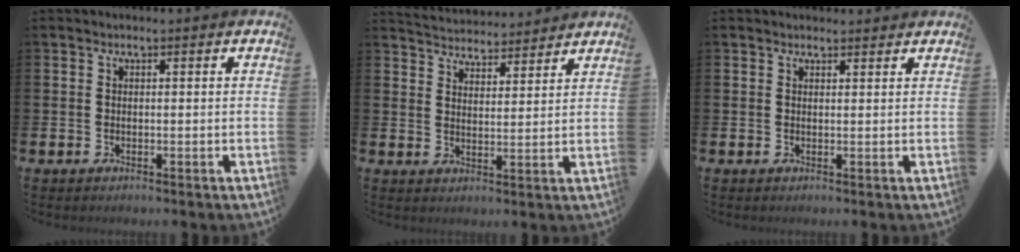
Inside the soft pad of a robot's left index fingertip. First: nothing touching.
{"total": 4.6, "force": [4.5, 0.6, -0.3], "torque": [-0.006, -0.033, 0.078]}
{"total": 1.2, "force": [1.1, 0.3, 0.1], "torque": [0.010, -0.002, 0.018]}